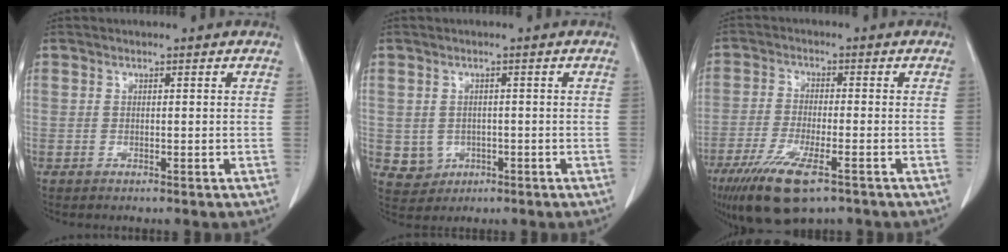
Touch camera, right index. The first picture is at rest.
{"total": 4.1, "force": [-0.7, 4.0, 0.7], "torque": [-0.003, 0.005, 0.001]}
{"total": 10.7, "force": [-6.6, 2.5, 8.0], "torque": [-0.150, -0.024, -0.110]}